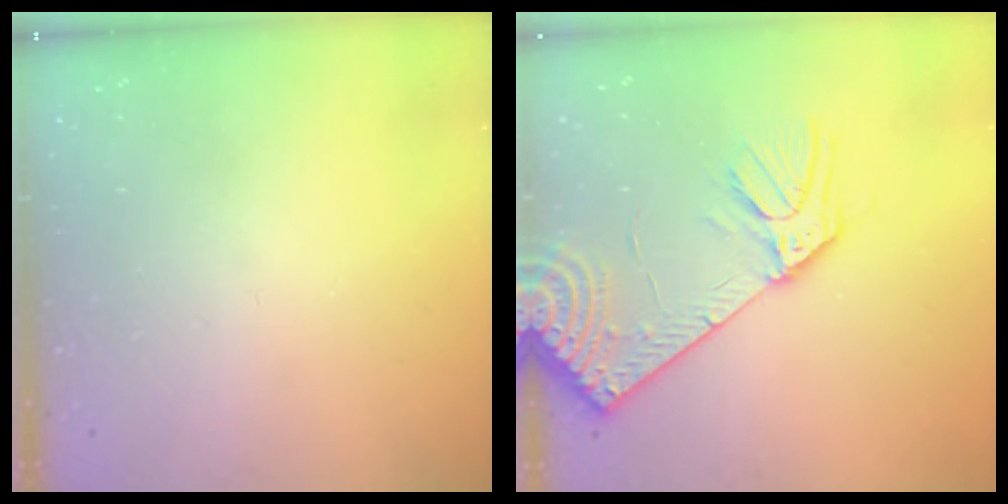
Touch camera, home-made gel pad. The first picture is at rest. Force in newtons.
{"total": 16.2, "press": 15.8, "slide": 3.4}